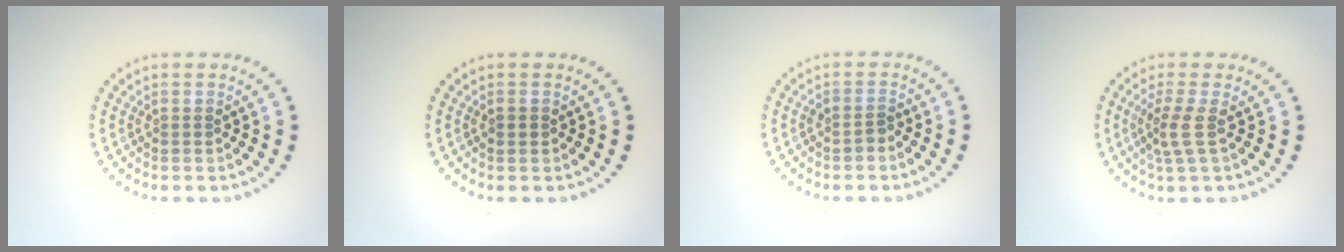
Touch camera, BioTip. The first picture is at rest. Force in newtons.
{"total": 0.8, "press": 0.8, "slide": 0.1}
{"total": 1.1, "press": 0.9, "slide": 0.6}
{"total": 2.2, "press": 1.7, "slide": 1.4}